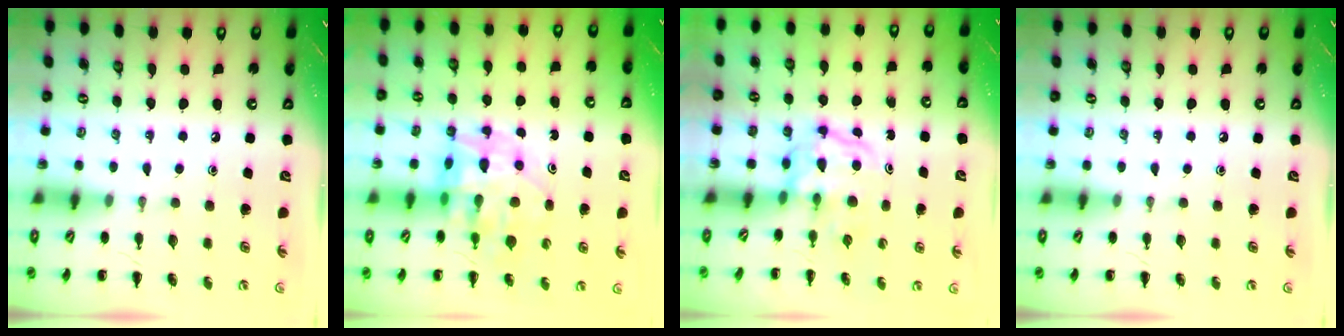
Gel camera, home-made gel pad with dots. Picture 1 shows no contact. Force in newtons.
{"total": 11.2, "press": 10.8, "slide": 3.1}
{"total": 3.9, "press": 3.9, "slide": 0.4}
{"total": 0.0}